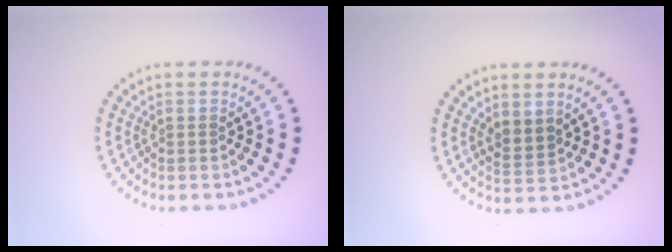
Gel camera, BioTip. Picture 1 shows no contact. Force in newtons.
{"total": 2.0, "press": 1.5, "slide": 1.3}